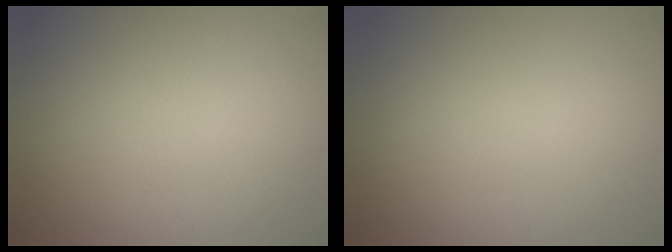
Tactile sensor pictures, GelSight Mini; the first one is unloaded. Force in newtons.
{"total": 0.0}